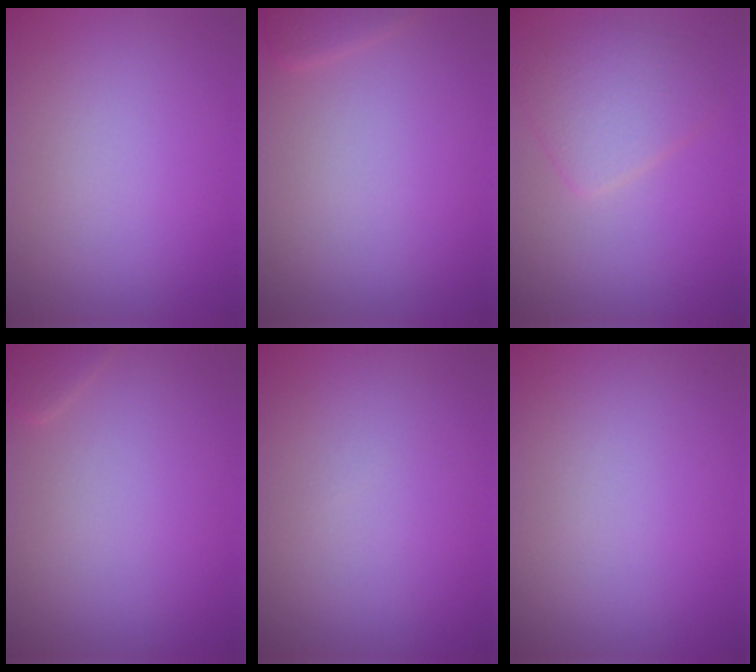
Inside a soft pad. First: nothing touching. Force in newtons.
{"total": 1.1, "press": 1.1, "slide": 0.1}
{"total": 3.6, "press": 3.6, "slide": 0.2}
{"total": 1.0, "press": 1.0, "slide": 0.1}
{"total": 0.0}
{"total": 0.0}